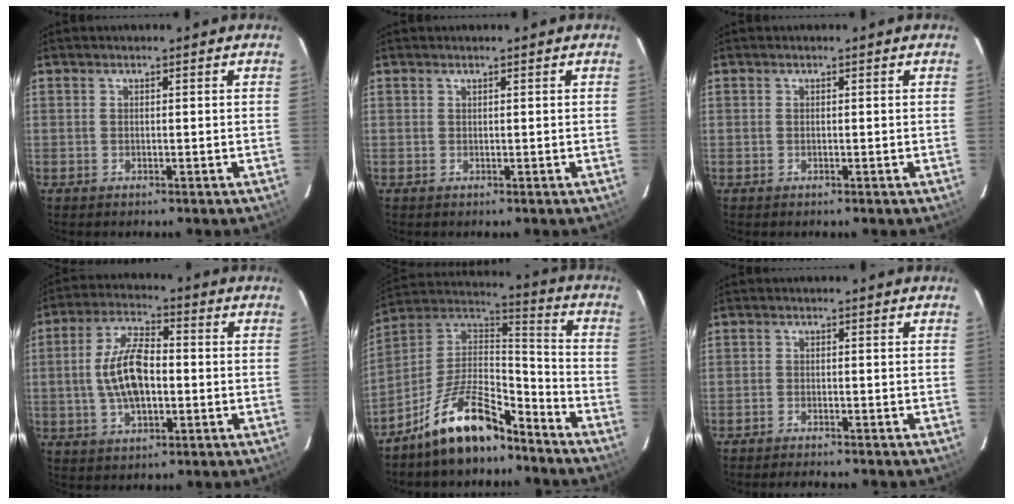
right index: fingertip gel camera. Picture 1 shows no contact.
{"total": 0.0}
{"total": 0.0}
{"total": 11.2, "force": [-1.0, 5.5, 9.7], "torque": [-0.193, 0.010, -0.015]}
{"total": 15.2, "force": [-10.8, 5.8, 9.1], "torque": [-0.189, 0.022, -0.195]}
{"total": 4.5, "force": [-4.2, 0.6, 1.6], "torque": [-0.047, -0.010, -0.066]}